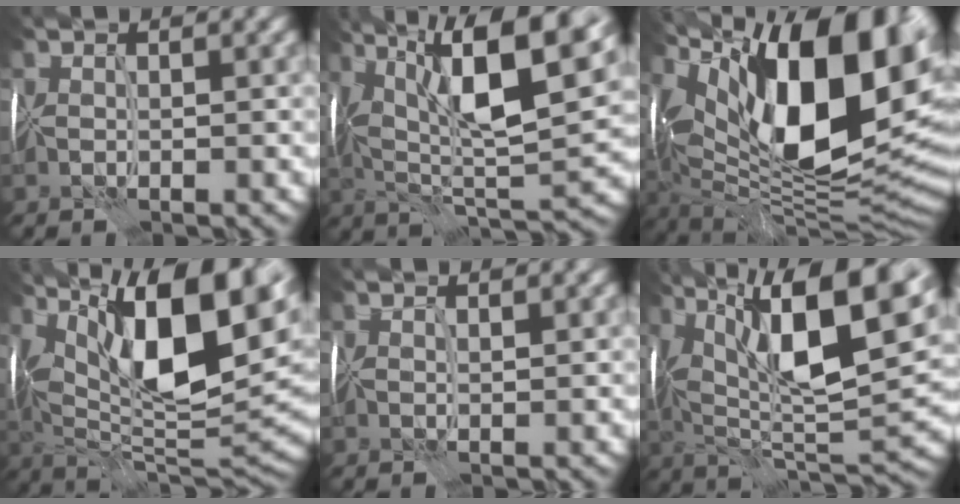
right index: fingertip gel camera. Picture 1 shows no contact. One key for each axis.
{"total": 12.3, "fx": 4.2, "fy": 4.5, "fz": 10.6, "tx": -0.184, "ty": 0.012, "tz": 0.069}
{"total": 17.1, "fx": 5.3, "fy": 7.8, "fz": 14.2, "tx": -0.204, "ty": 0.021, "tz": 0.084}
{"total": 15.6, "fx": 5.8, "fy": 6.9, "fz": 12.7, "tx": -0.201, "ty": 0.020, "tz": 0.095}
{"total": 1.2, "fx": 1.0, "fy": 0.2, "fz": 0.7, "tx": -0.003, "ty": 0.006, "tz": 0.015}
{"total": 14.0, "fx": 5.1, "fy": 5.8, "fz": 11.7, "tx": -0.199, "ty": 0.013, "tz": 0.083}